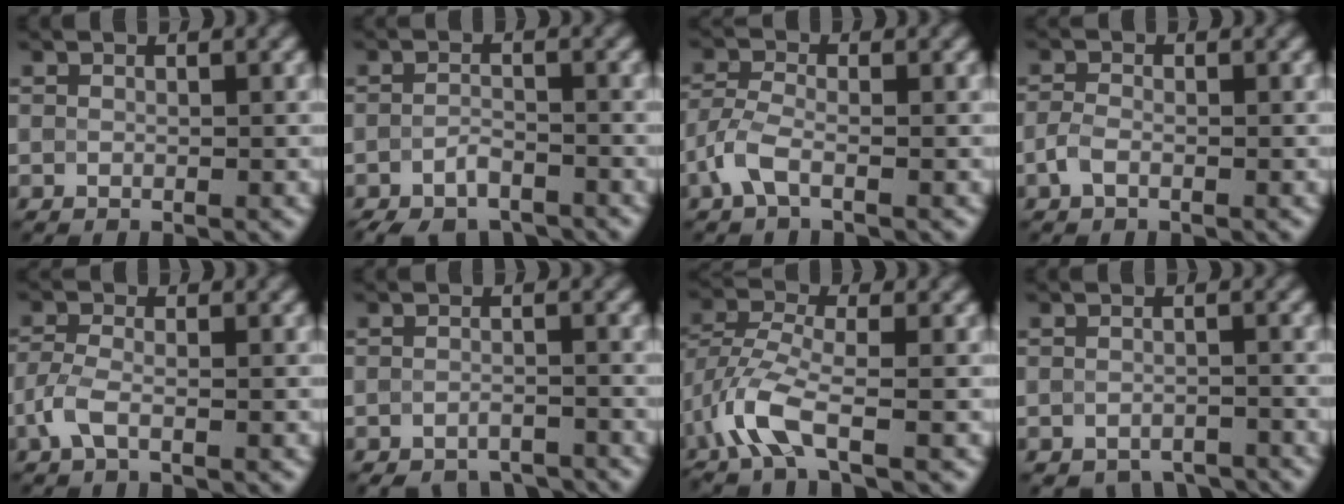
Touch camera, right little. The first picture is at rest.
{"total": 3.7, "force": [-2.8, 1.6, 1.9], "torque": [-0.031, -0.005, -0.052]}
{"total": 2.5, "force": [-1.3, 0.9, 1.9], "torque": [-0.049, 0.002, -0.038]}
{"total": 1.5, "force": [-0.8, 0.7, 1.0], "torque": [-0.025, 0.001, -0.021]}
{"total": 2.2, "force": [-1.0, 0.8, 1.8], "torque": [-0.045, 0.000, -0.029]}
{"total": 3.0, "force": [-2.7, 0.8, 0.9], "torque": [-0.013, -0.006, -0.039]}
{"total": 5.2, "force": [-2.7, 1.6, 4.1], "torque": [-0.102, -0.007, -0.068]}
{"total": 3.0, "force": [-2.7, 1.1, 0.8], "torque": [-0.007, -0.009, -0.036]}